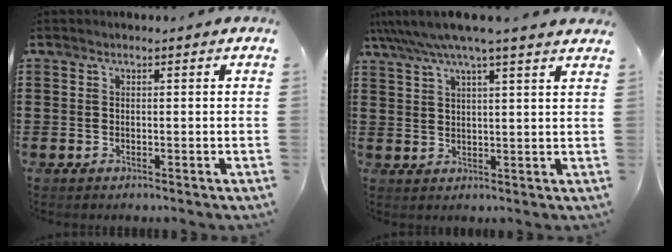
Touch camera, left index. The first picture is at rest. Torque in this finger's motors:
{"motor_torque": [2.14, 0.00, 0.87, 0.21]}